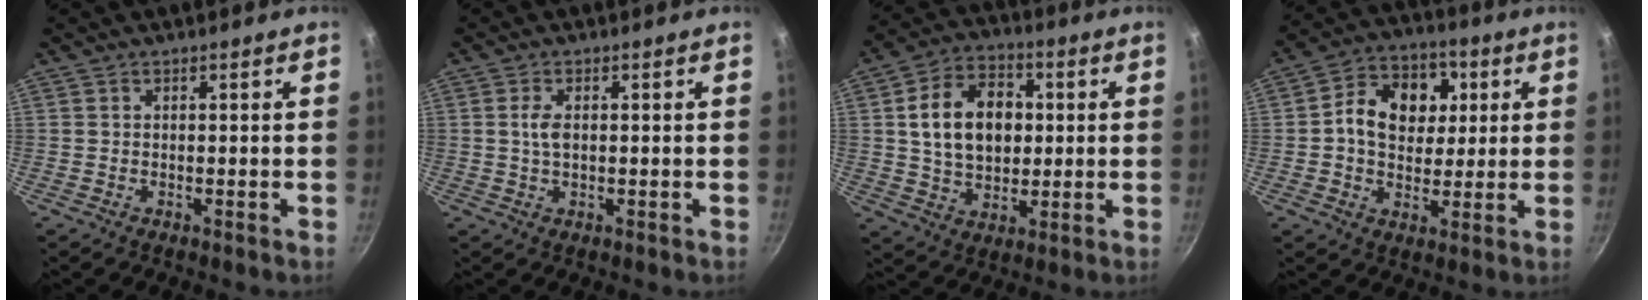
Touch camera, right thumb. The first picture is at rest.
{"total": 3.0, "force": [0.4, 1.6, 2.5], "torque": [-0.049, 0.004, 0.006]}
{"total": 15.2, "force": [2.0, 10.8, 10.5], "torque": [-0.145, 0.012, 0.031]}
{"total": 13.6, "force": [2.5, 10.6, 8.3], "torque": [-0.100, 0.009, 0.025]}